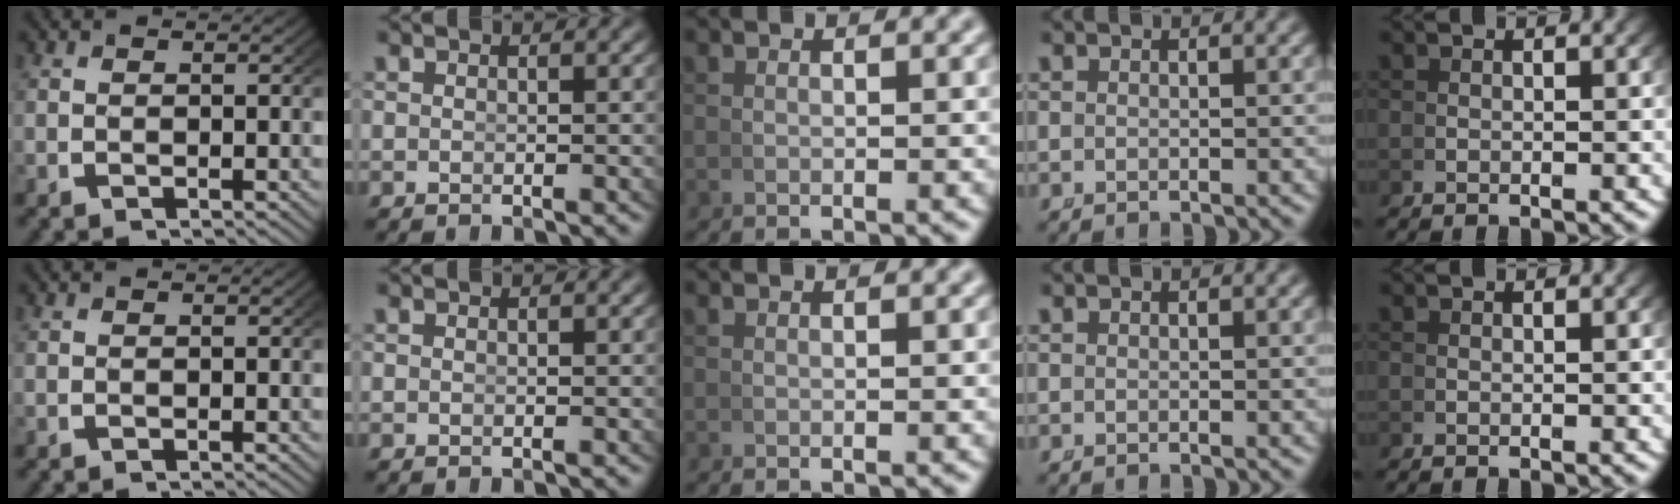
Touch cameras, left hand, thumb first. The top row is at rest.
{}